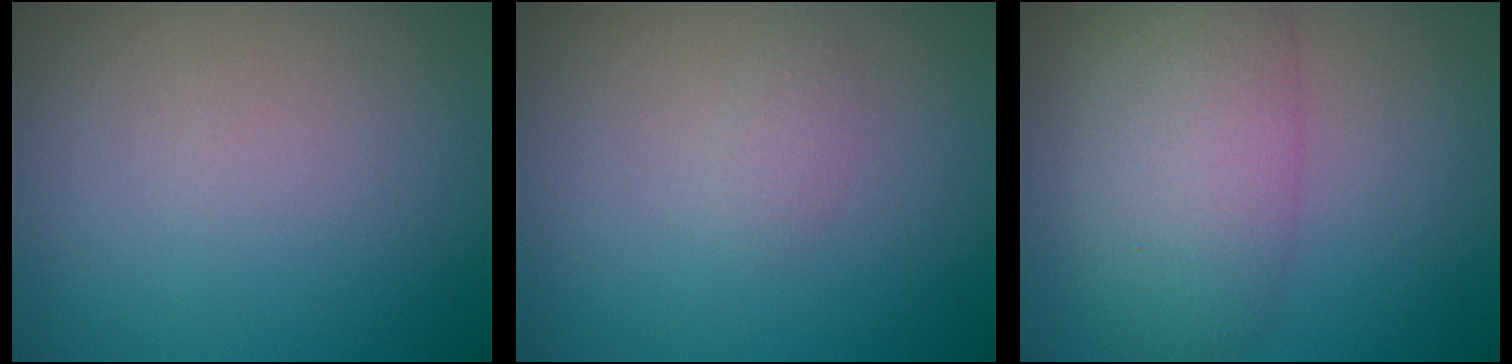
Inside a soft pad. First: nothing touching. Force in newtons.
{"total": 0.8, "press": 0.8, "slide": 0.0}
{"total": 6.7, "press": 6.7, "slide": 0.3}